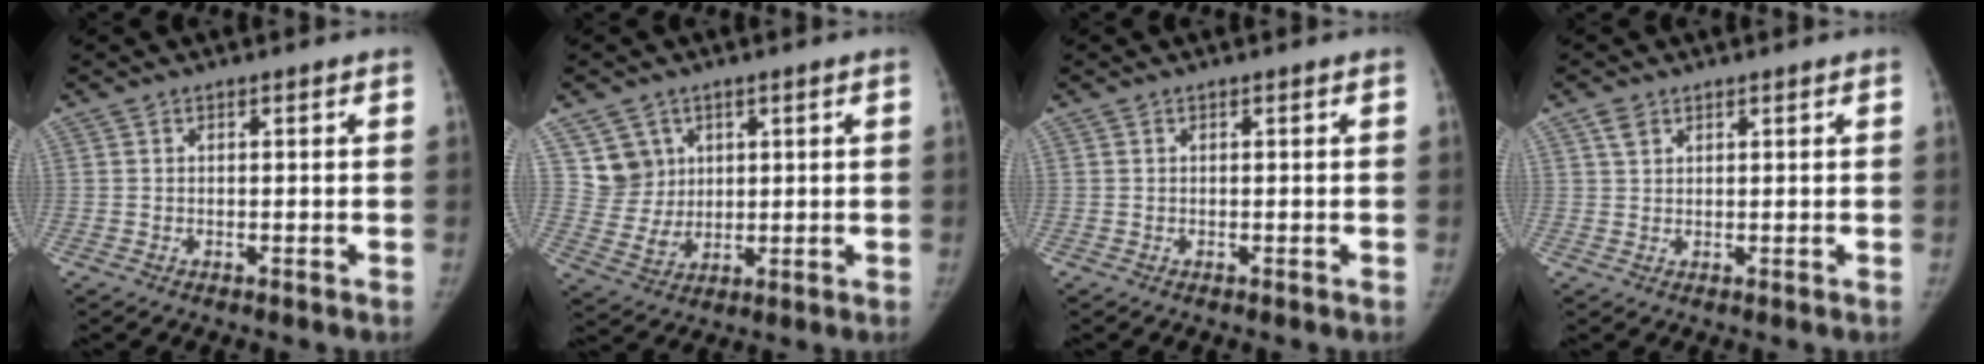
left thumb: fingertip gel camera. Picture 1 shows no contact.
{"total": 6.8, "force": [2.9, 6.0, 1.1], "torque": [0.010, -0.025, 0.065]}
{"total": 0.0}
{"total": 2.3, "force": [1.3, 1.5, 1.1], "torque": [-0.017, 0.002, 0.026]}